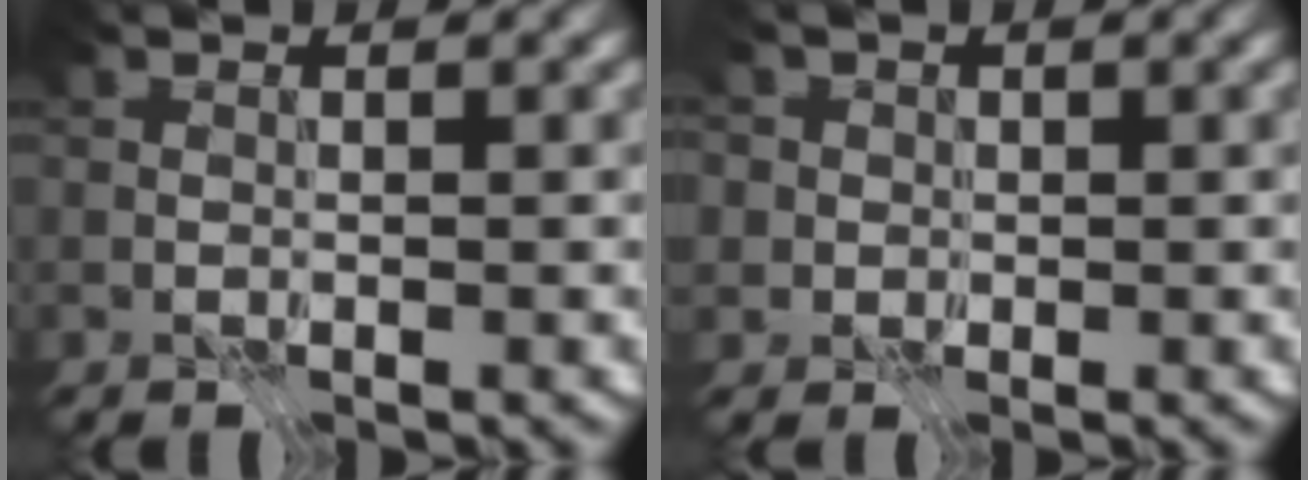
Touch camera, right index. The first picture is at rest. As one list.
[{"total": 3.0, "force": [1.0, 2.7, 0.8], "torque": [-0.001, 0.010, 0.005]}]